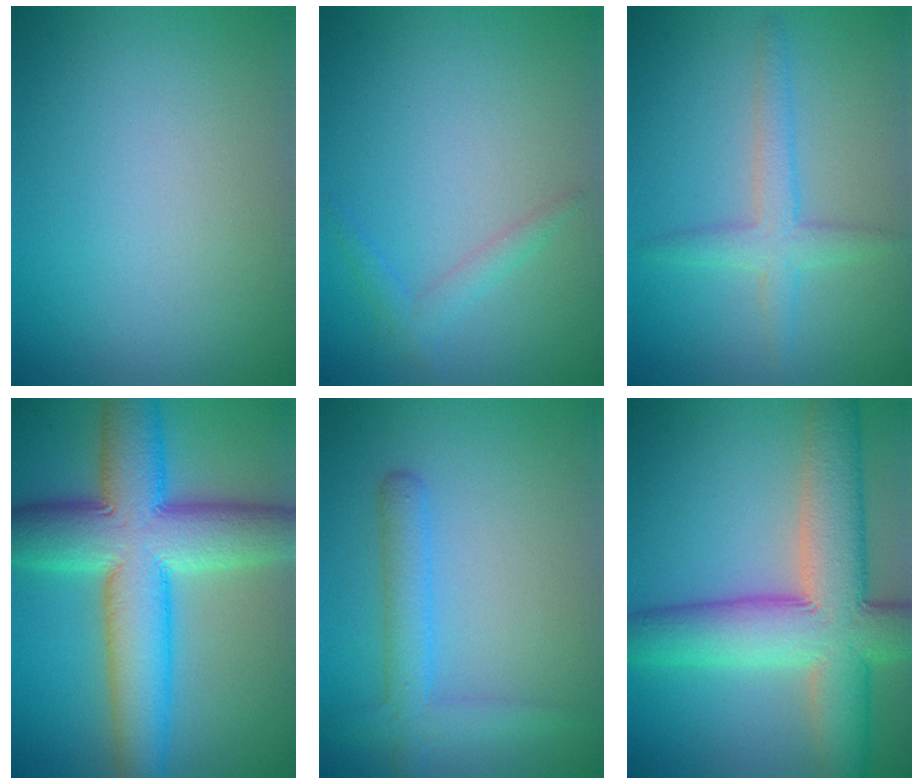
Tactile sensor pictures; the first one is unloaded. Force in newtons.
{"total": 0.7, "press": 0.7, "slide": 0.0}
{"total": 2.7, "press": 2.7, "slide": 0.2}
{"total": 11.9, "press": 11.8, "slide": 0.4}
{"total": 3.0, "press": 3.0, "slide": 0.2}
{"total": 10.3, "press": 10.3, "slide": 0.6}